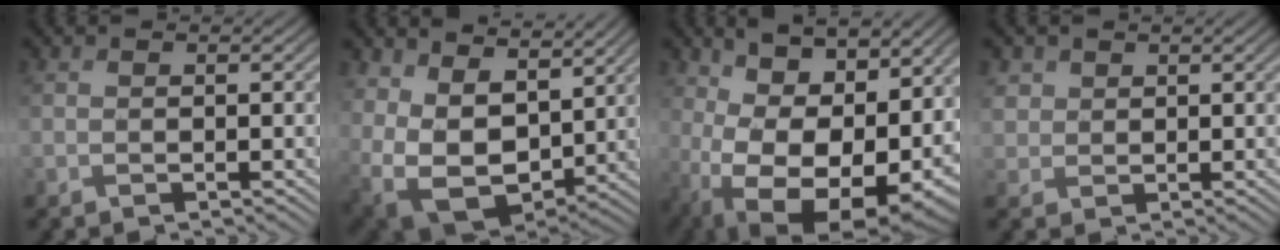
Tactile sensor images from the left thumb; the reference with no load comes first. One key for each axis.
{"total": 13.4, "fx": 3.1, "fy": 10.0, "fz": 8.3, "tx": -0.224, "ty": -0.025, "tz": 0.080}
{"total": 16.5, "fx": -0.3, "fy": 10.0, "fz": 13.2, "tx": -0.203, "ty": -0.036, "tz": 0.042}
{"total": 2.2, "fx": 1.1, "fy": 1.8, "fz": -0.4, "tx": -0.007, "ty": 0.002, "tz": 0.030}